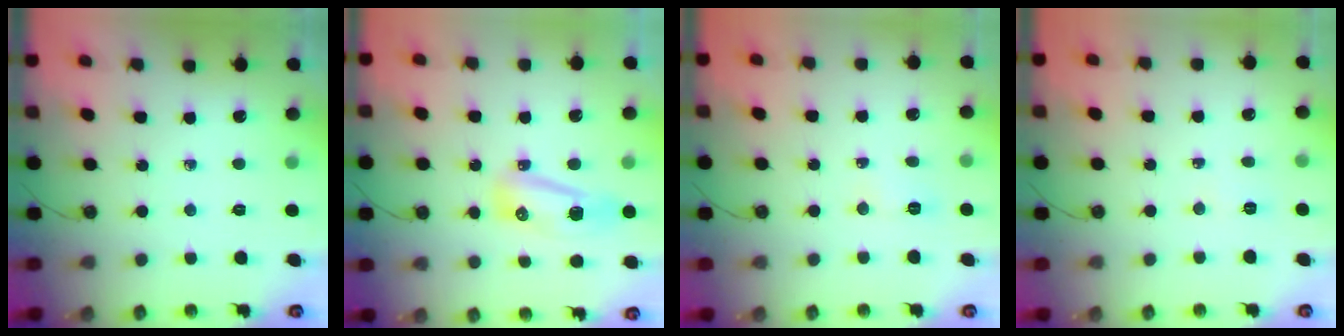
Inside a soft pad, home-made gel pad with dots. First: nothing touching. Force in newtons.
{"total": 14.0, "press": 10.4, "slide": 9.4}
{"total": 4.2, "press": 4.2, "slide": 0.5}
{"total": 2.8, "press": 2.6, "slide": 0.9}